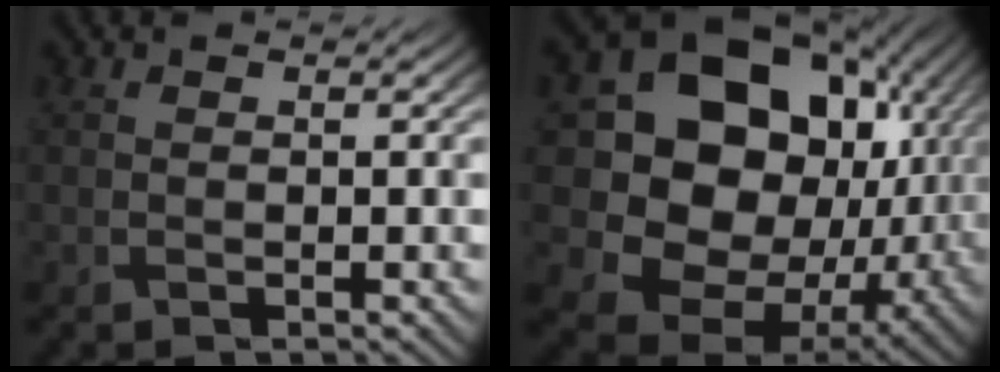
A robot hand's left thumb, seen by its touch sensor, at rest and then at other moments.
{"total": 19.5, "force": [2.2, 16.0, 11.0], "torque": [-0.228, -0.031, 0.074]}